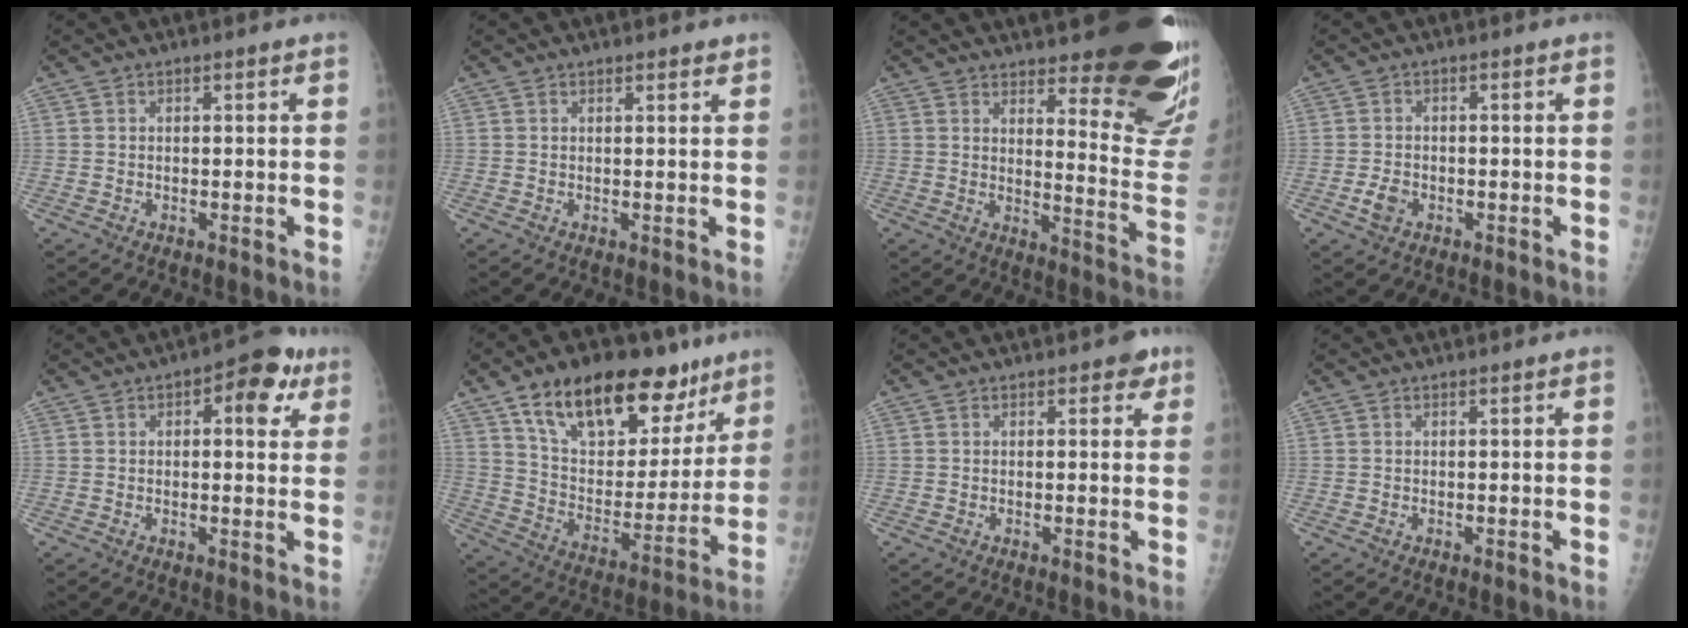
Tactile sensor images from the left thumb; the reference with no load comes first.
{"total": 1.5, "force": [1.2, 0.6, 0.7], "torque": [-0.002, -0.005, 0.013]}
{"total": 23.0, "force": [16.0, 5.8, 15.5], "torque": [-0.167, -0.118, 0.197]}
{"total": 3.2, "force": [-1.3, 2.3, 1.9], "torque": [-0.033, 0.006, -0.023]}
{"total": 8.9, "force": [3.6, 4.3, 6.9], "torque": [-0.055, 0.004, 0.038]}
{"total": 26.5, "force": [16.0, 13.3, 16.4], "torque": [-0.214, -0.033, 0.263]}
{"total": 2.2, "force": [1.2, 1.4, 1.3], "torque": [0.005, -0.001, 0.009]}
{"total": 0.0}